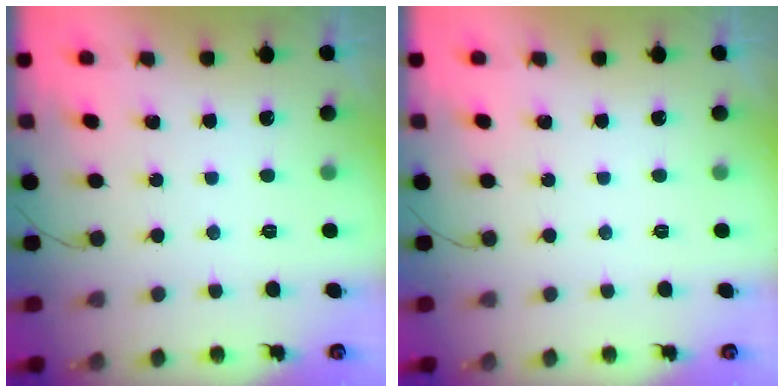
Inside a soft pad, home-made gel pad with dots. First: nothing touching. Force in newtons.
{"total": 0.0}